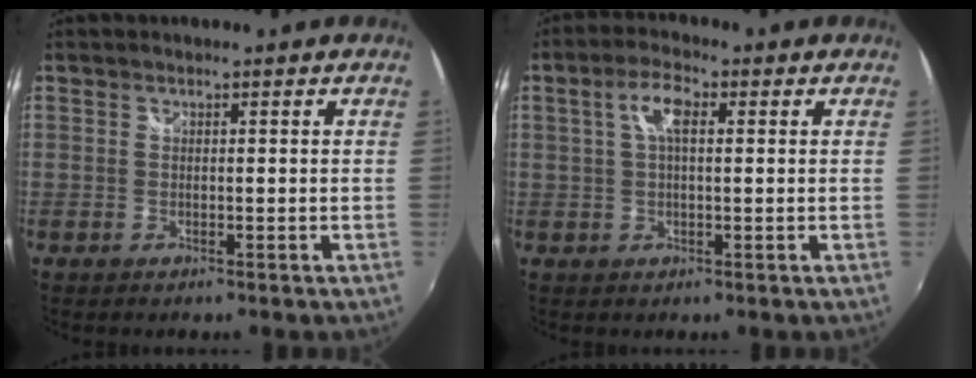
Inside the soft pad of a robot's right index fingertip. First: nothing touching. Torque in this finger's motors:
{"motor_torque": [0.61, 0.10, 0.41, 0.08]}